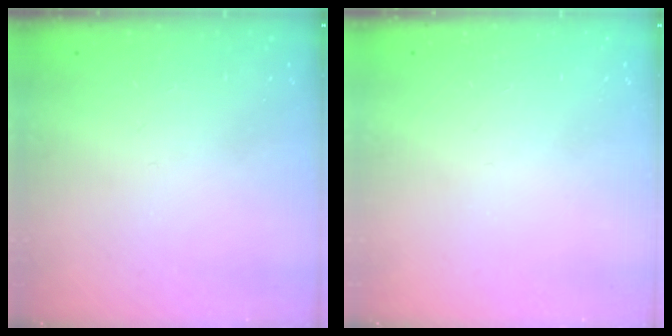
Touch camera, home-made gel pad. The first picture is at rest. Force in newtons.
{"total": 0.0}